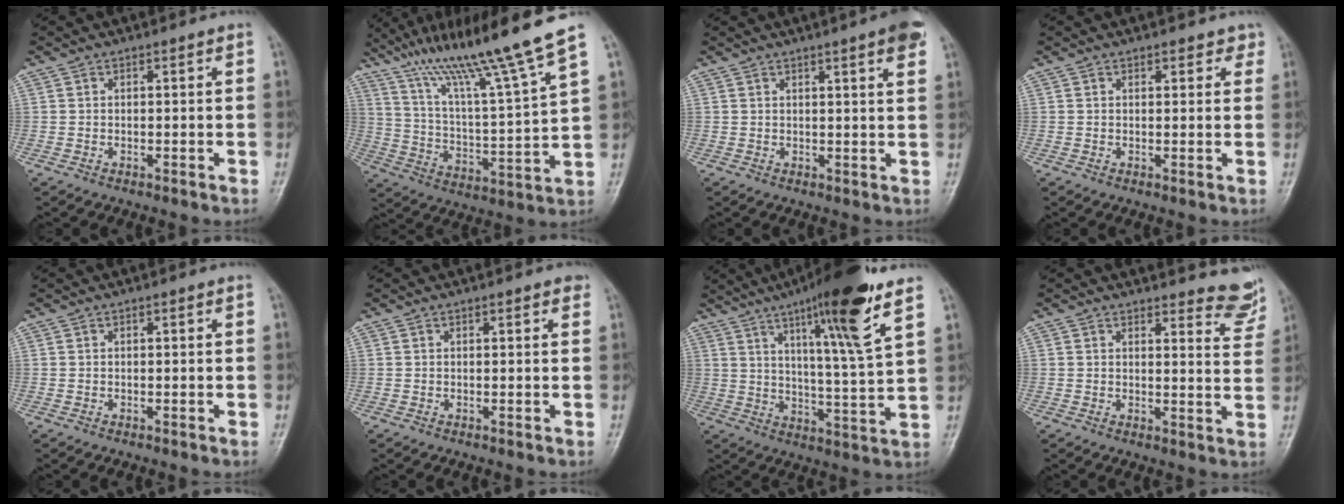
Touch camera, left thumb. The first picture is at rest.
{"total": 18.9, "force": [14.2, -0.8, 12.4], "torque": [-0.196, -0.066, 0.249]}
{"total": 5.7, "force": [3.6, 0.5, 4.4], "torque": [-0.047, -0.006, 0.040]}
{"total": 1.9, "force": [1.3, 1.1, 0.7], "torque": [0.009, -0.005, 0.010]}
{"total": 0.0}
{"total": 1.3, "force": [0.9, 0.6, 0.7], "torque": [-0.005, -0.001, 0.007]}
{"total": 17.0, "force": [9.7, 1.2, 13.9], "torque": [-0.216, -0.047, 0.152]}
{"total": 7.7, "force": [7.4, 1.8, 1.1], "torque": [0.018, -0.065, 0.066]}